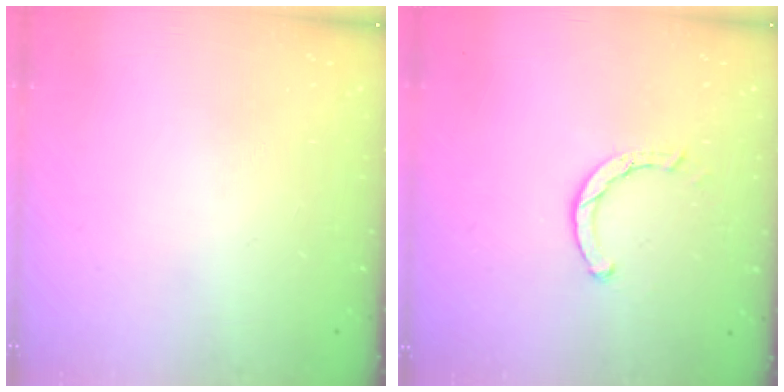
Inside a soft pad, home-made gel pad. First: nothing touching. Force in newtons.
{"total": 1.6, "press": 1.6, "slide": 0.2}